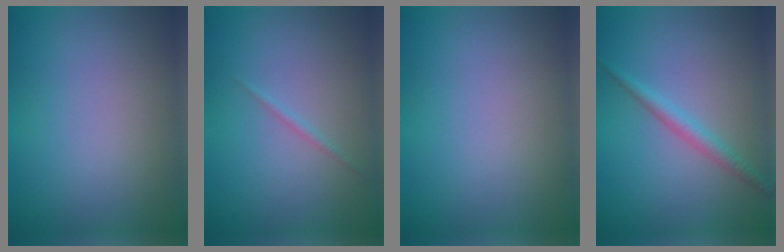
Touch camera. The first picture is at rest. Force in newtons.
{"total": 0.6, "press": 0.6, "slide": 0.0}
{"total": 0.0}
{"total": 1.9, "press": 1.9, "slide": 0.0}